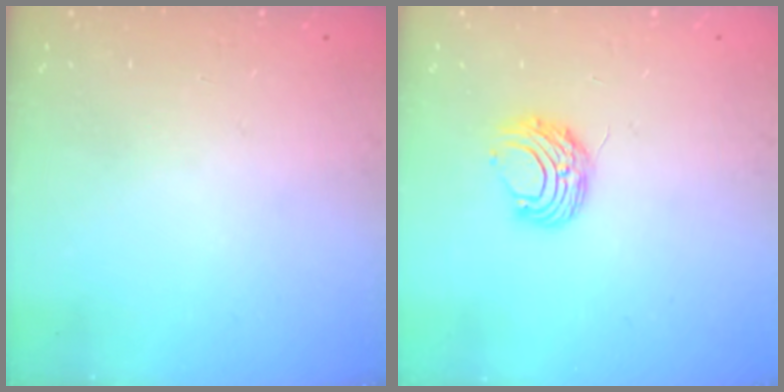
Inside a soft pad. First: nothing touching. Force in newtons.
{"total": 7.6, "press": 7.6, "slide": 0.5}